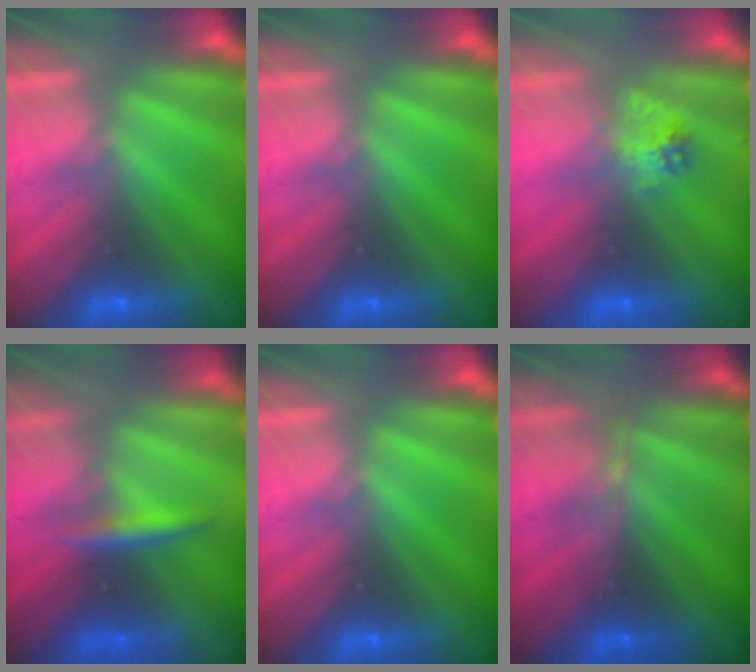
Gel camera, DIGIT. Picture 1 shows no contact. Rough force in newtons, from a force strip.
{"total": 0.0}
{"total": 2.3}
{"total": 2.5}
{"total": 0.0}
{"total": 2.9}